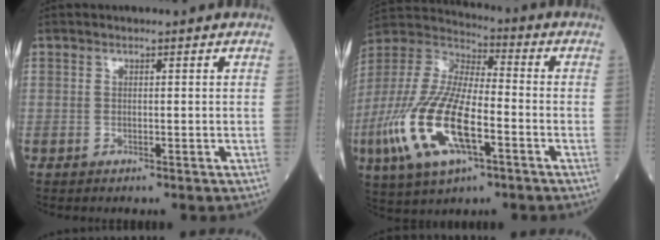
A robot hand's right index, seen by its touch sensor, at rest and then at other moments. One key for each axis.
{"total": 18.3, "fx": -6.2, "fy": 6.3, "fz": 16.0, "tx": -0.360, "ty": -0.012, "tz": -0.112}